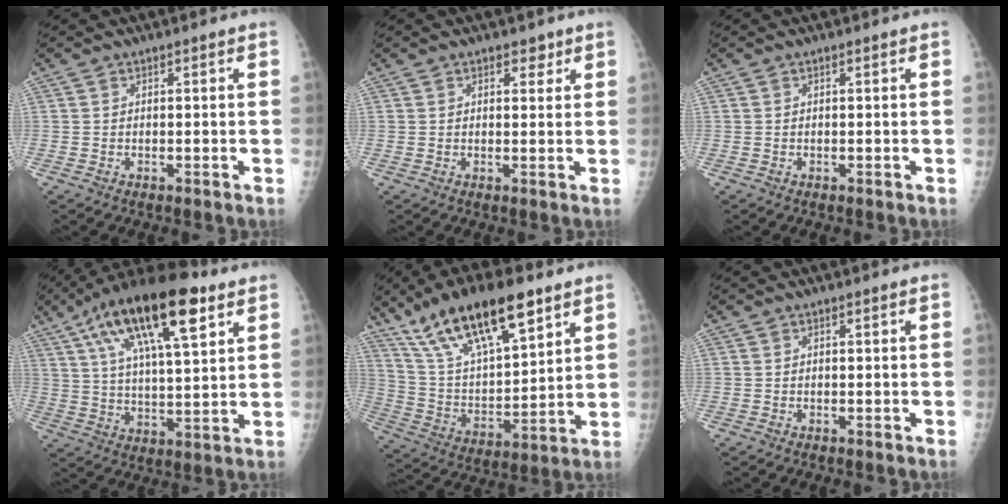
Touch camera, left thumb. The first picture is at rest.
{"total": 2.3, "force": [1.5, 1.4, 1.2], "torque": [0.000, -0.007, 0.019]}
{"total": 0.0}
{"total": 21.3, "force": [10.5, 7.2, 17.0], "torque": [-0.286, -0.012, 0.178]}
{"total": 21.4, "force": [13.6, 7.4, 14.8], "torque": [-0.238, -0.041, 0.255]}
{"total": 0.0}